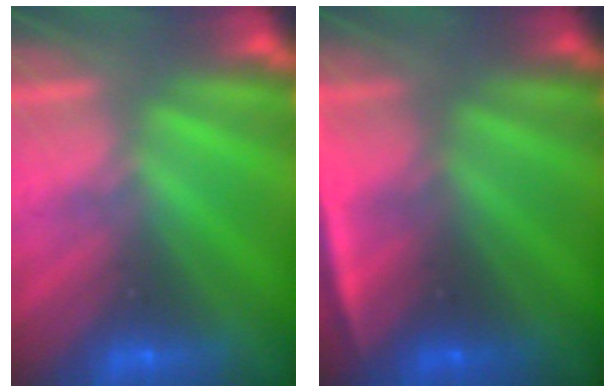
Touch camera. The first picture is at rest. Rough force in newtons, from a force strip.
{"total": 4.8}